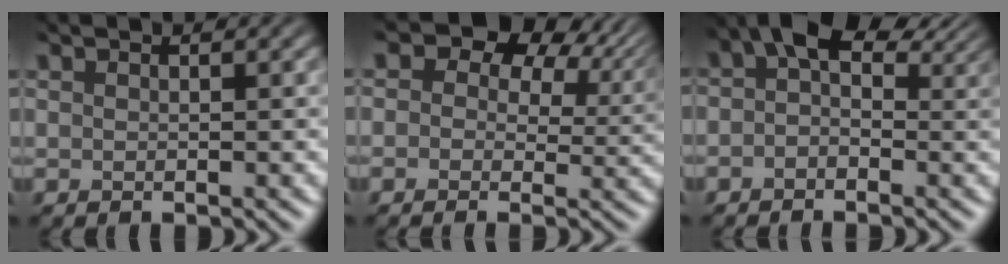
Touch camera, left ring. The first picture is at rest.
{"total": 7.9, "force": [3.8, 5.3, 4.5], "torque": [-0.061, -0.009, 0.053]}
{"total": 5.6, "force": [1.8, 3.7, 3.8], "torque": [-0.057, 0.008, 0.011]}